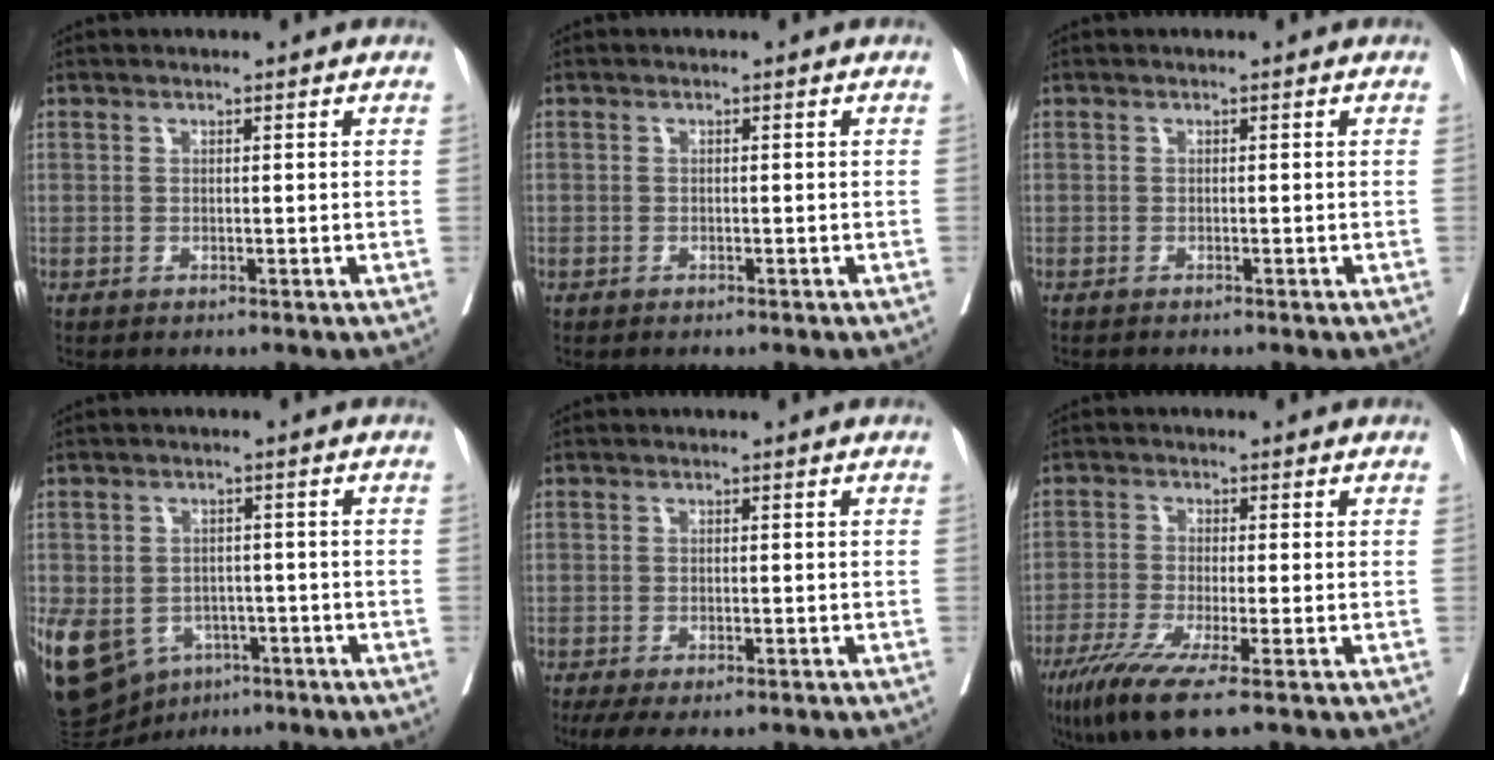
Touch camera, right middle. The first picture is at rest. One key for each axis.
{"total": 0.8, "fx": -0.3, "fy": 0.7, "fz": 0.0, "tx": 0.000, "ty": 0.008, "tz": -0.008}
{"total": 0.9, "fx": -0.8, "fy": 0.2, "fz": 0.3, "tx": -0.005, "ty": -0.001, "tz": -0.013}
{"total": 20.9, "fx": -8.7, "fy": 16.1, "fz": 10.2, "tx": -0.301, "ty": -0.013, "tz": -0.121}
{"total": 5.4, "fx": -3.6, "fy": 2.4, "fz": 3.2, "tx": -0.049, "ty": -0.010, "tz": -0.057}
{"total": 8.3, "fx": -5.0, "fy": 0.5, "fz": 6.7, "tx": -0.121, "ty": -0.023, "tz": -0.087}